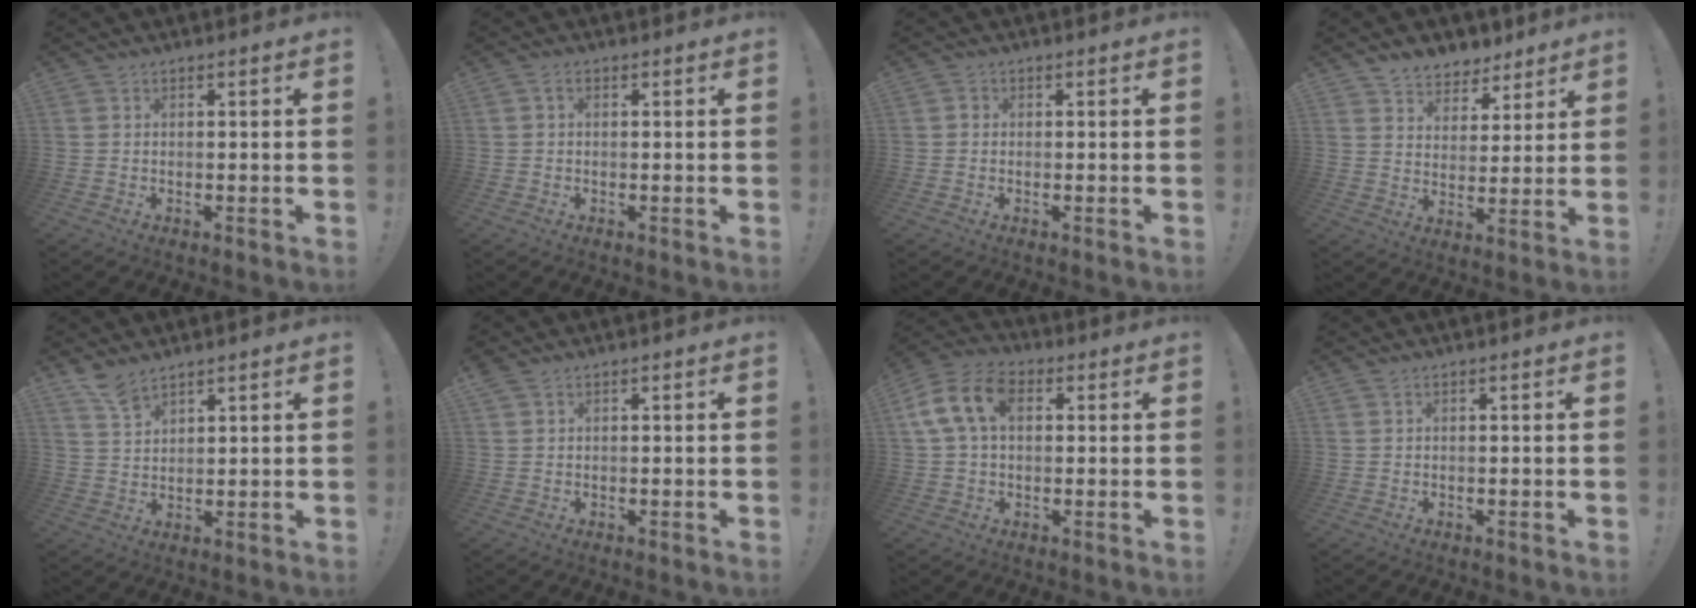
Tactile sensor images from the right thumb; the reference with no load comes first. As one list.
[{"total": 1.4, "force": [0.3, 0.8, 1.2], "torque": [-0.024, 0.005, 0.005]}, {"total": 0.9, "force": [-0.1, 0.8, 0.4], "torque": [-0.009, 0.004, -0.001]}, {"total": 7.4, "force": [5.7, 4.6, 1.0], "torque": [-0.015, -0.045, 0.111]}, {"total": 5.8, "force": [4.8, 1.7, 2.7], "torque": [-0.046, -0.030, 0.089]}, {"total": 1.6, "force": [1.1, 0.9, 0.8], "torque": [-0.015, 0.000, 0.021]}, {"total": 13.1, "force": [3.6, 8.3, 9.5], "torque": [-0.184, 0.007, 0.068]}, {"total": 0.7, "force": [0.5, 0.0, 0.4], "torque": [-0.014, 0.002, 0.011]}]